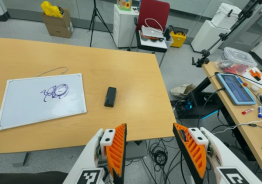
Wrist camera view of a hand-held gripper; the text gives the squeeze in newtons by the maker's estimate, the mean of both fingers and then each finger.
{"total": 0.0}